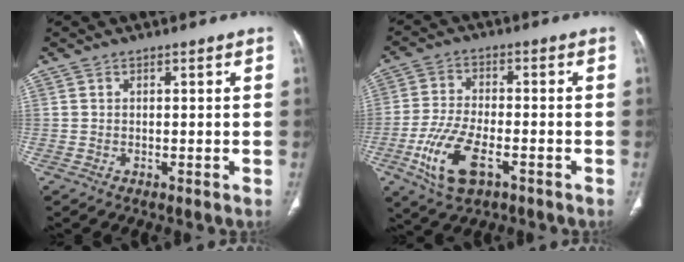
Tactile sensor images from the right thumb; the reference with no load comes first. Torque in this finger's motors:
{"motor_torque": [-0.07, 0.37, 0.56, 0.34, 0.33]}